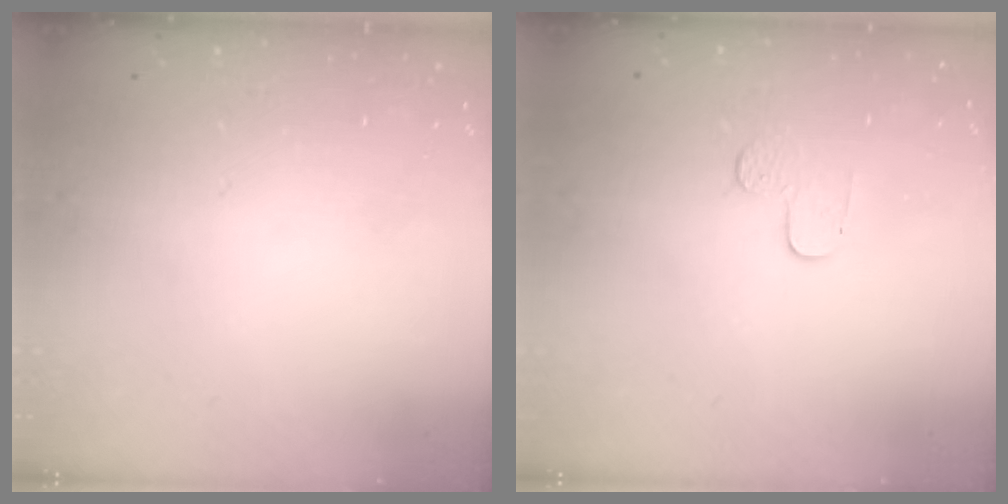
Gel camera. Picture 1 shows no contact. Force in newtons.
{"total": 4.7, "press": 4.7, "slide": 0.5}